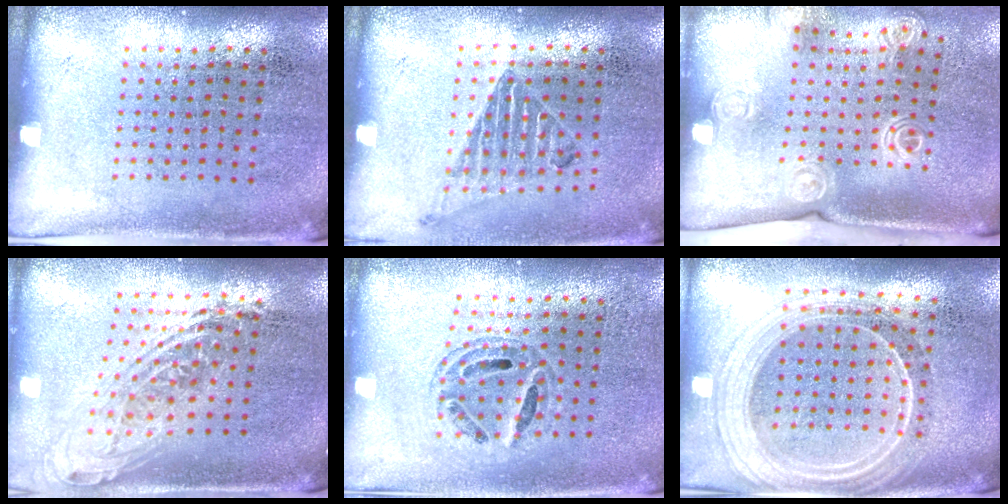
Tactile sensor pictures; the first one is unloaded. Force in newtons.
{"total": 1.0, "press": 1.0, "slide": 0.2}
{"total": 1.9, "press": 1.5, "slide": 1.3}
{"total": 2.0, "press": 1.5, "slide": 1.2}
{"total": 0.7, "press": 0.7, "slide": 0.3}
{"total": 2.2, "press": 2.0, "slide": 1.1}